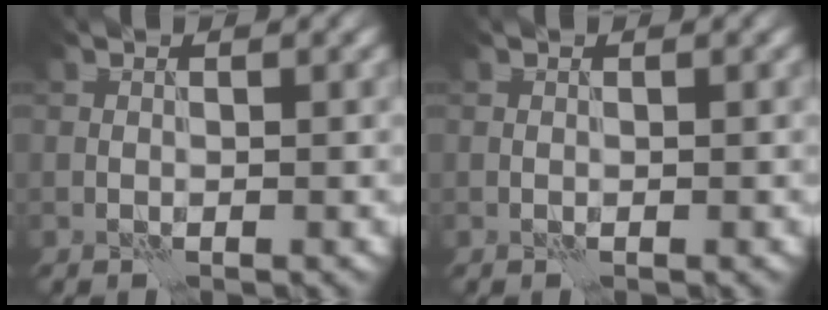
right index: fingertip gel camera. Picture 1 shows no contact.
{"total": 0.0}